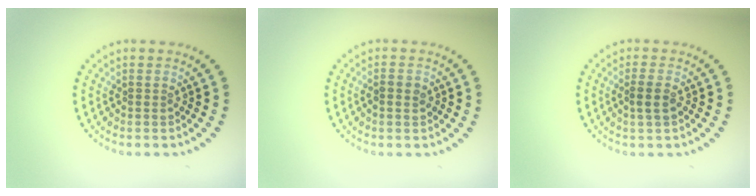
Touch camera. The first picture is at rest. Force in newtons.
{"total": 1.4, "press": 1.4, "slide": 0.3}
{"total": 1.4, "press": 1.2, "slide": 0.6}